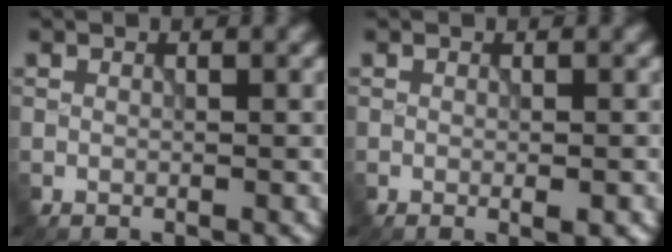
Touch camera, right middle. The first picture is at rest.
{"total": 1.1, "force": [-0.4, 0.1, 1.0], "torque": [-0.015, -0.004, -0.005]}